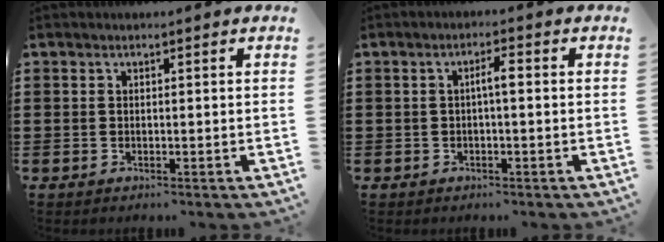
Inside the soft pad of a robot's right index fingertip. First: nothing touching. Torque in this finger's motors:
{"motor_torque": [0.54, -0.35, 0.08, 0.07]}